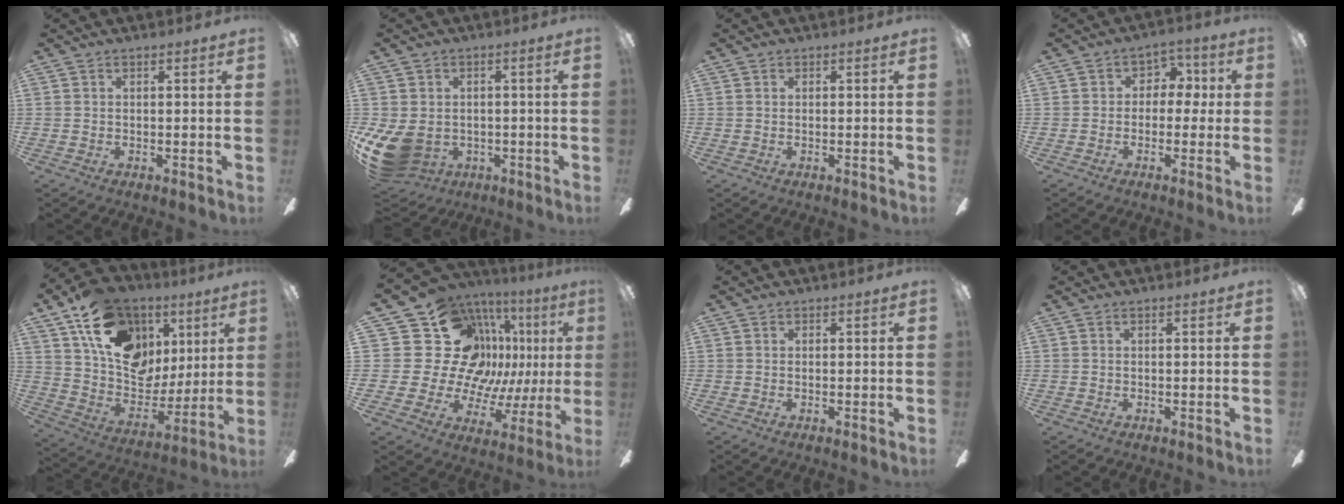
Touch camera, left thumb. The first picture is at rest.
{"total": 11.1, "force": [-3.2, 8.6, 6.2], "torque": [-0.149, 0.006, -0.055]}
{"total": 0.0}
{"total": 5.2, "force": [-0.3, 4.6, 2.3], "torque": [-0.027, 0.015, -0.010]}
{"total": 21.6, "force": [10.2, 15.1, 11.5], "torque": [-0.200, -0.035, 0.196]}
{"total": 24.5, "force": [8.2, 18.1, 14.3], "torque": [-0.301, -0.065, 0.189]}
{"total": 0.0}
{"total": 0.0}